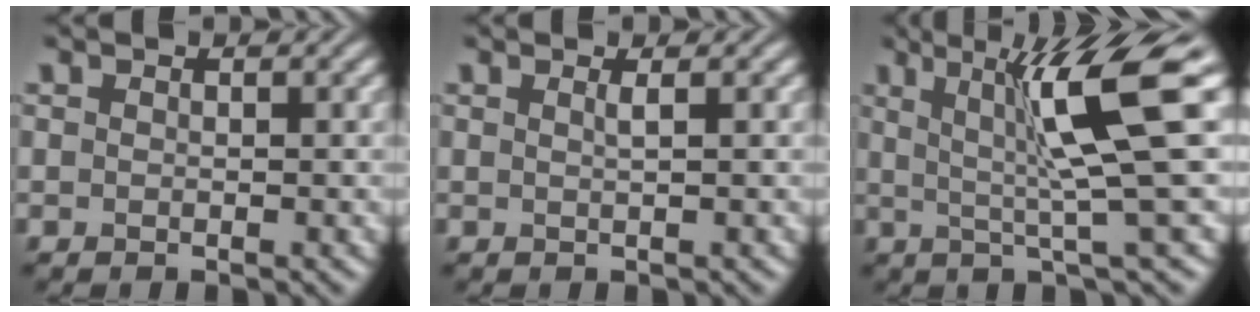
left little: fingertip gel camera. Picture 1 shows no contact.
{"total": 0.9, "force": [0.3, 0.3, 0.8], "torque": [-0.007, 0.001, 0.003]}
{"total": 8.9, "force": [2.0, 1.1, 8.6], "torque": [-0.130, 0.005, 0.034]}